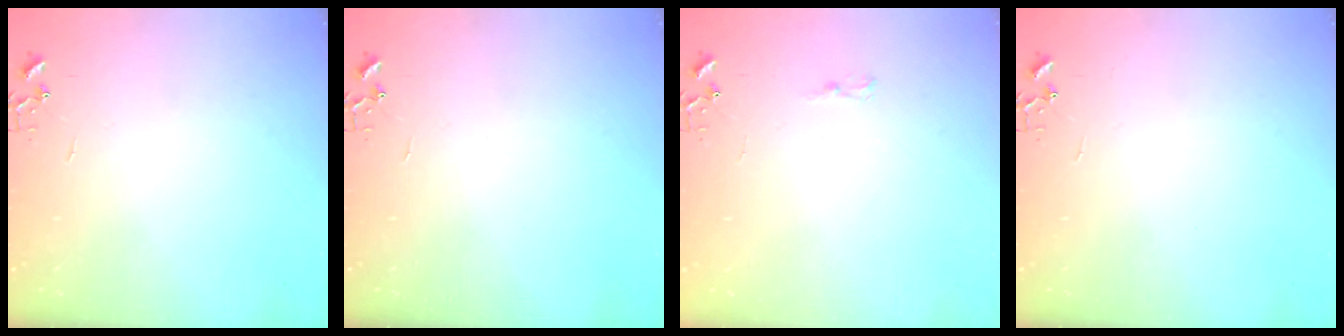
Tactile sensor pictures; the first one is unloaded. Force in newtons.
{"total": 0.0}
{"total": 4.7, "press": 4.6, "slide": 0.5}
{"total": 0.0}